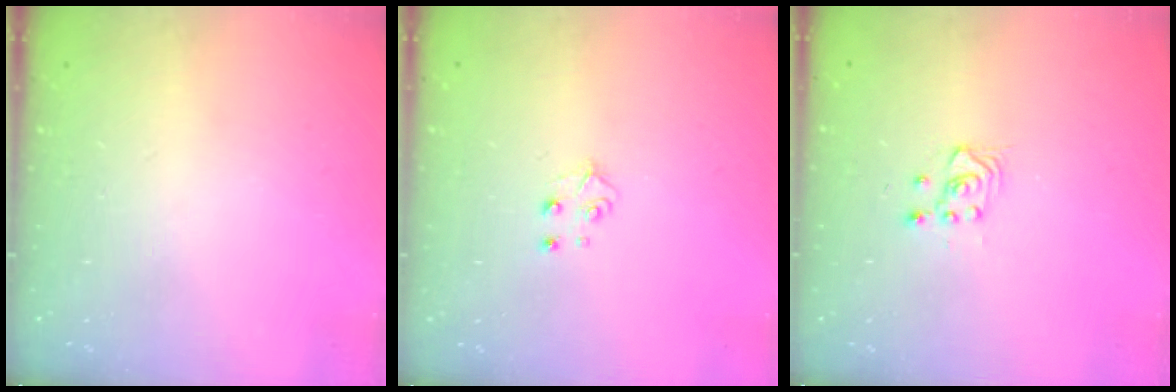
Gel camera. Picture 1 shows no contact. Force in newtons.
{"total": 4.1, "press": 4.0, "slide": 0.5}
{"total": 3.0, "press": 2.8, "slide": 1.0}